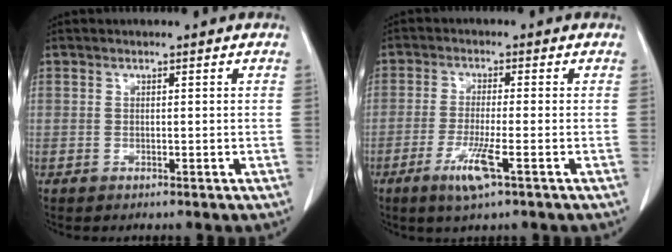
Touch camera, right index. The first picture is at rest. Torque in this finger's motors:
{"motor_torque": [0.16, -0.07, 0.08, 0.03]}